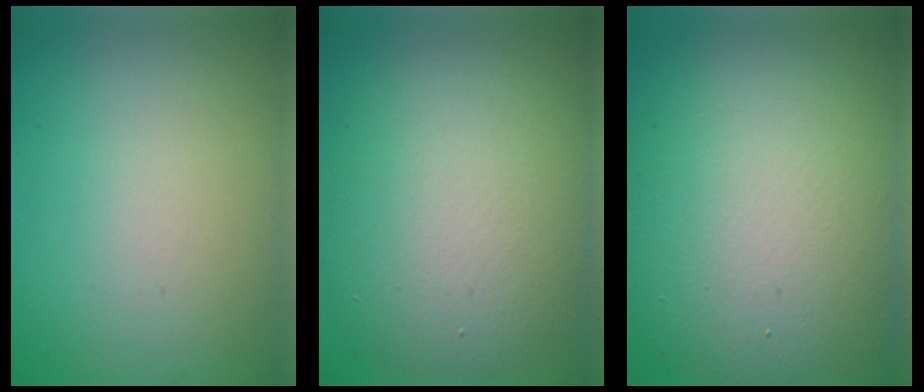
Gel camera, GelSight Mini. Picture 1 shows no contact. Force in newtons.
{"total": 8.8, "press": 8.8, "slide": 0.7}
{"total": 12.5, "press": 12.4, "slide": 1.2}